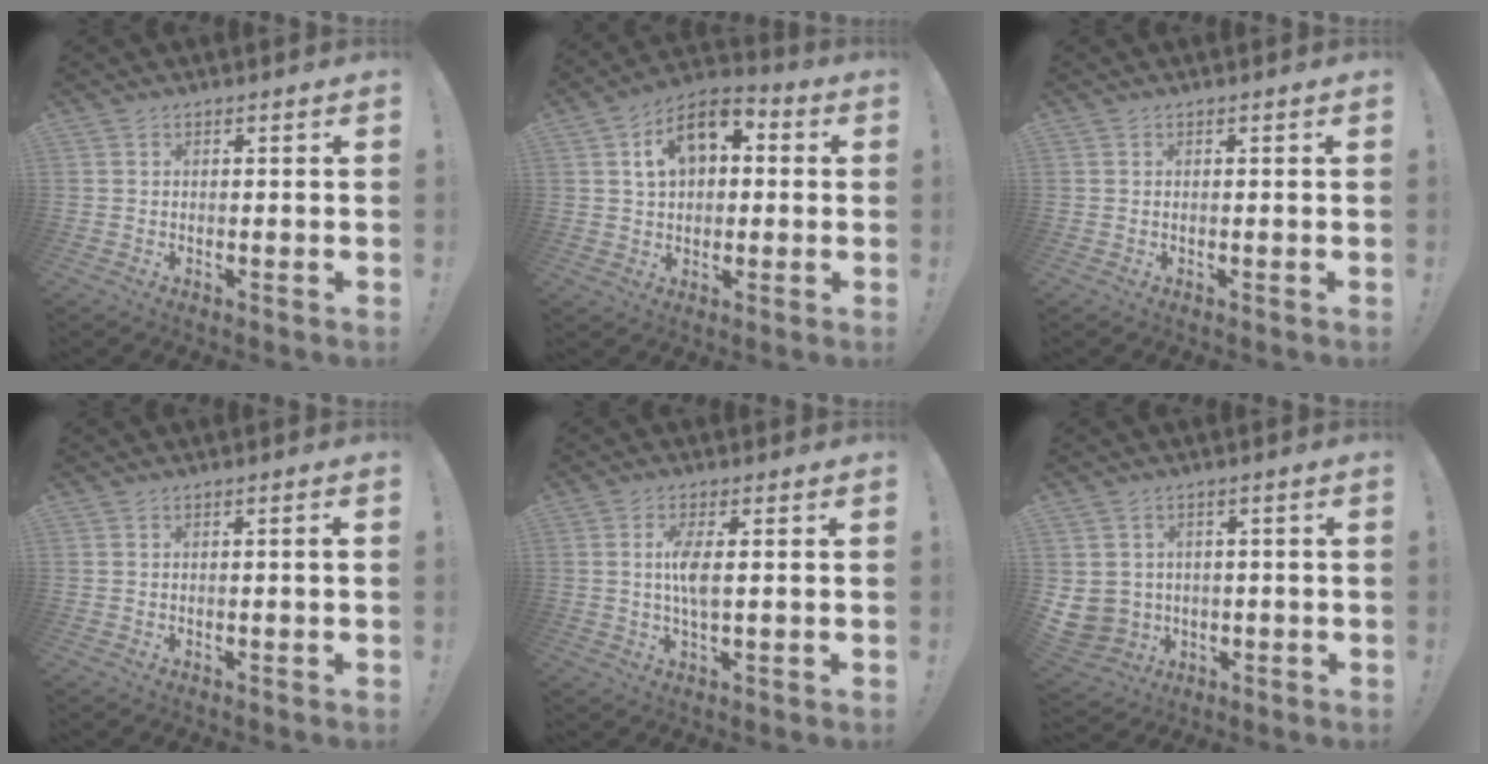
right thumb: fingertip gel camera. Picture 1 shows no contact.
{"total": 11.6, "force": [4.0, 7.8, 7.6], "torque": [-0.118, 0.000, 0.076]}
{"total": 0.0}
{"total": 1.3, "force": [0.0, -0.1, 1.3], "torque": [-0.030, 0.003, 0.000]}
{"total": 5.9, "force": [0.6, 1.6, 5.6], "torque": [-0.107, -0.004, 0.006]}
{"total": 6.3, "force": [0.3, 6.1, 1.6], "torque": [-0.044, -0.001, 0.012]}